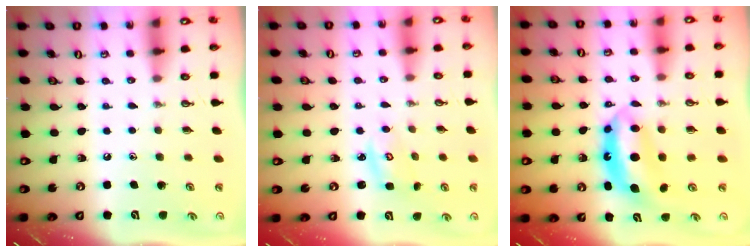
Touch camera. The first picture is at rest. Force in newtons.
{"total": 2.9, "press": 2.9, "slide": 0.4}
{"total": 7.4, "press": 7.3, "slide": 0.7}